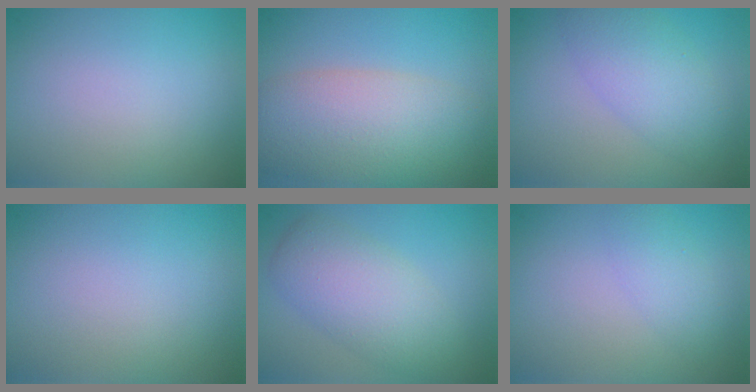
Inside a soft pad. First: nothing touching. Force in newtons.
{"total": 8.1, "press": 8.1, "slide": 0.5}
{"total": 4.1, "press": 4.1, "slide": 0.1}
{"total": 0.0}
{"total": 5.0, "press": 5.0, "slide": 0.2}
{"total": 1.9, "press": 1.9, "slide": 0.1}